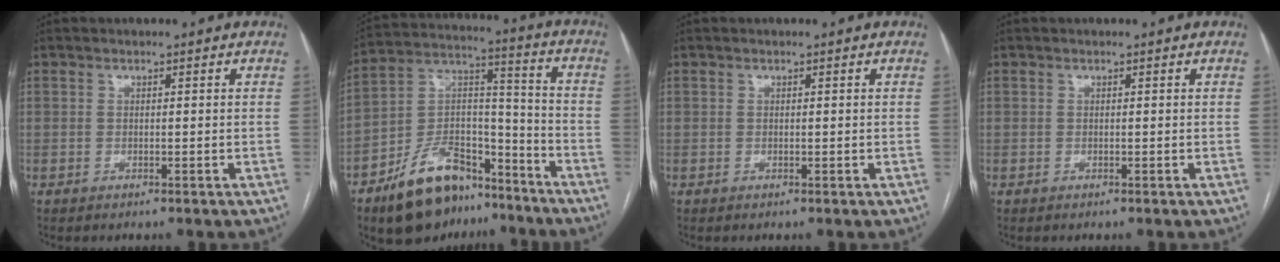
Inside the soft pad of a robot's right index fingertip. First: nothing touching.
{"total": 16.5, "force": [-11.6, 7.7, 8.8], "torque": [-0.154, 0.033, -0.195]}
{"total": 0.0}
{"total": 0.0}